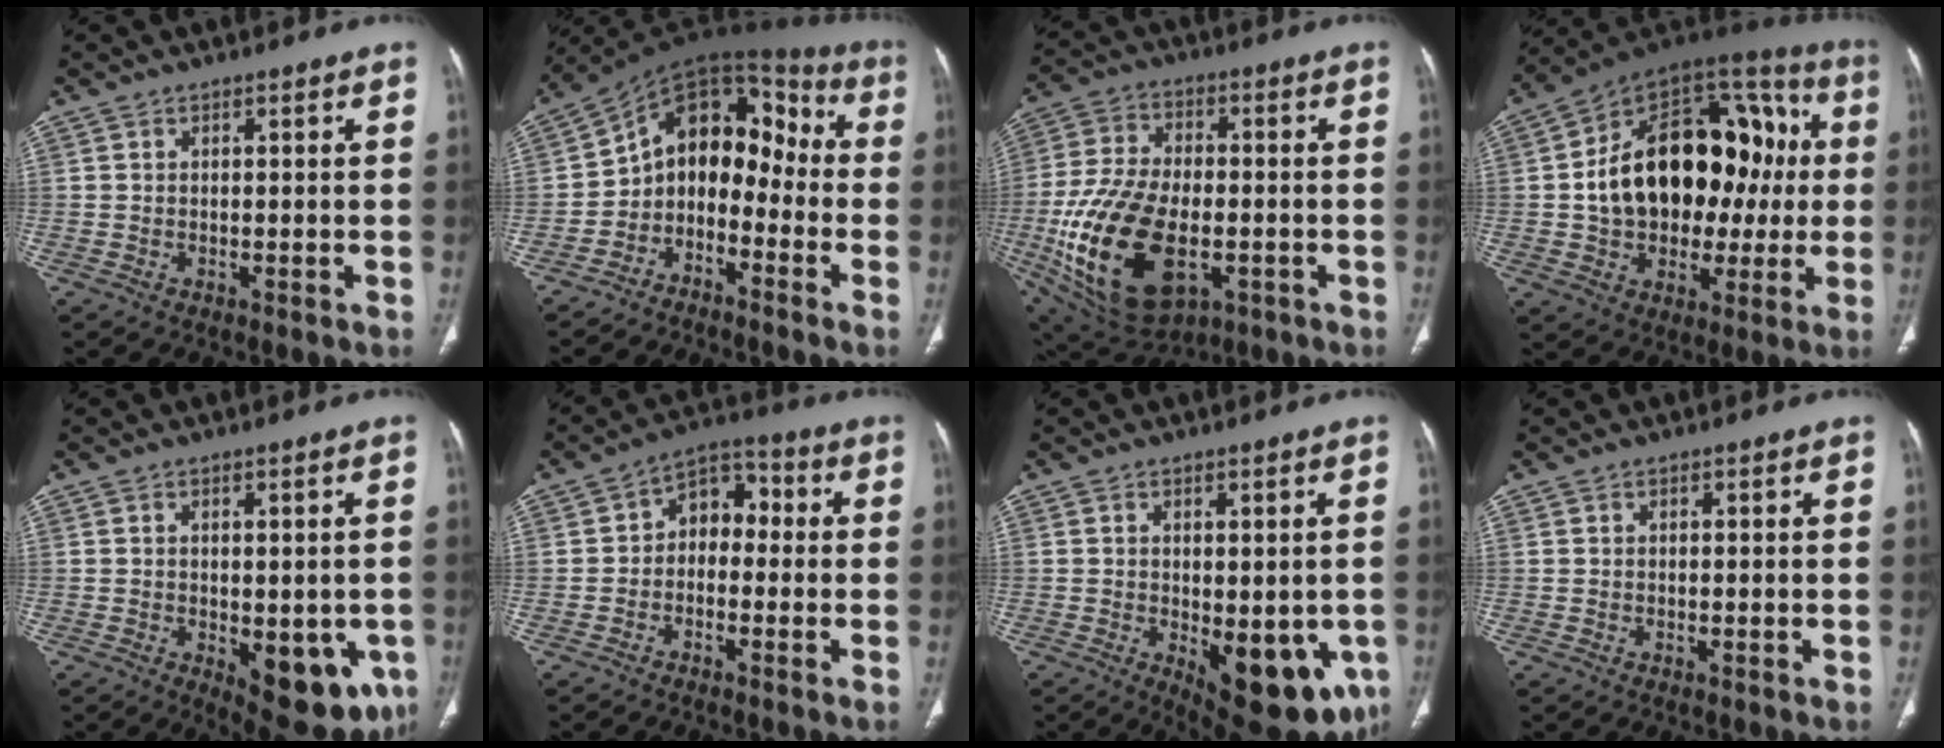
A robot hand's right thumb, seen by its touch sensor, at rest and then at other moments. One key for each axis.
{"total": 13.6, "fx": -4.2, "fy": 9.6, "fz": 8.7, "tx": -0.087, "ty": 0.104, "tz": -0.083}
{"total": 23.6, "fx": -5.8, "fy": 13.6, "fz": 18.4, "tx": -0.349, "ty": 0.002, "tz": -0.077}
{"total": 28.6, "fx": 1.2, "fy": 18.3, "fz": 22.0, "tx": -0.316, "ty": 0.045, "tz": 0.026}
{"total": 12.9, "fx": -4.1, "fy": 6.1, "fz": 10.6, "tx": -0.107, "ty": -0.010, "tz": -0.036}
{"total": 7.3, "fx": -0.5, "fy": 5.2, "fz": 5.1, "tx": -0.047, "ty": 0.037, "tz": -0.026}
{"total": 15.1, "fx": -4.6, "fy": 6.8, "fz": 12.7, "tx": -0.125, "ty": -0.015, "tz": -0.040}
{"total": 0.0}